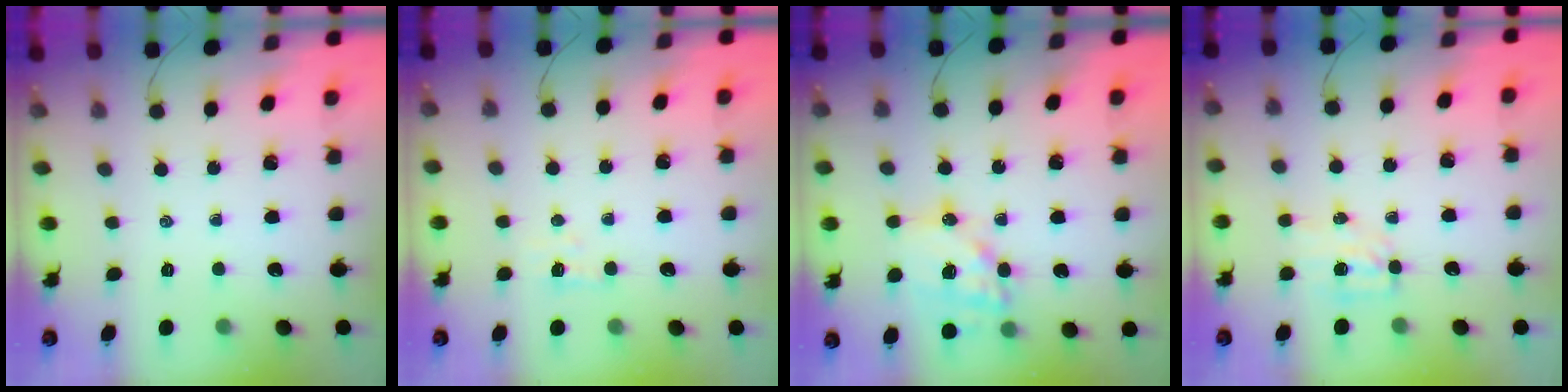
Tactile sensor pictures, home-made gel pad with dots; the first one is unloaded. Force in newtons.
{"total": 2.9, "press": 2.8, "slide": 1.0}
{"total": 16.3, "press": 15.9, "slide": 3.7}
{"total": 4.5, "press": 4.3, "slide": 1.2}